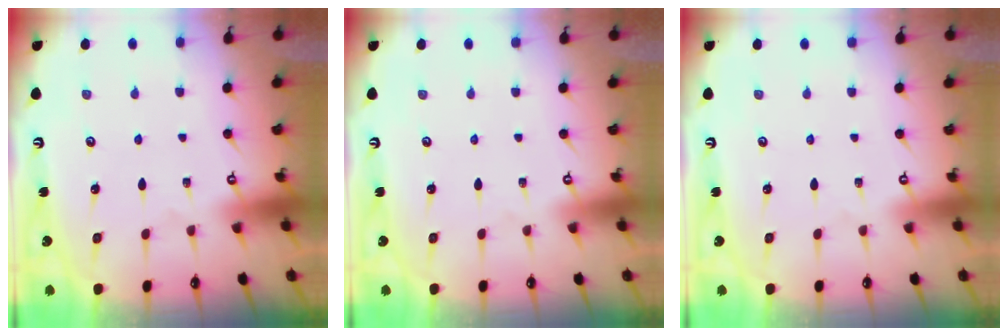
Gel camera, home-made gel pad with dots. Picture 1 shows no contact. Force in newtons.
{"total": 0.0}
{"total": 0.0}